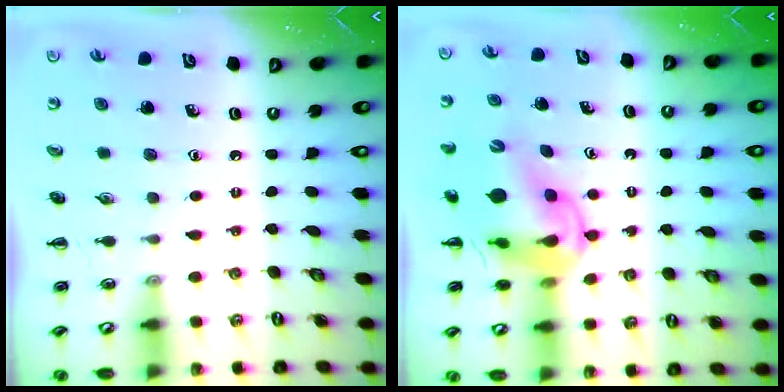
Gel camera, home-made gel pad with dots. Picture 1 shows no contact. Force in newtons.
{"total": 13.4, "press": 12.7, "slide": 4.3}